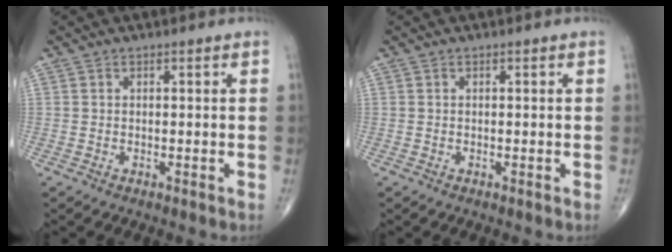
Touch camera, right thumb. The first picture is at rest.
{"total": 0.0}